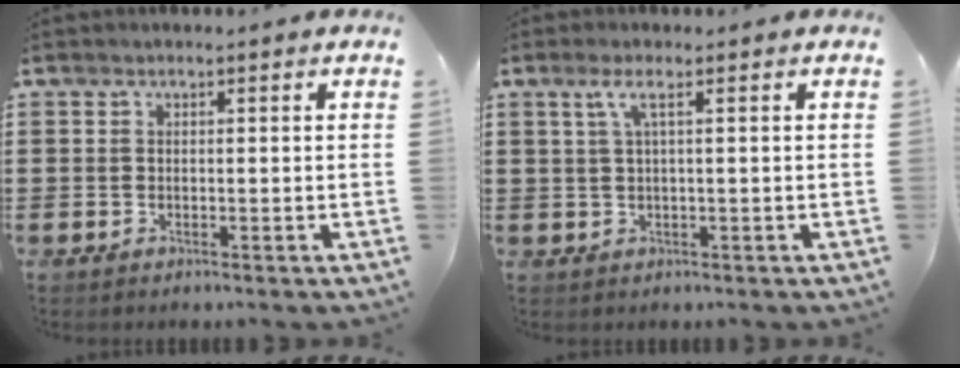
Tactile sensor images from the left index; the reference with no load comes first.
{"total": 2.5, "force": [1.0, 0.1, 2.3], "torque": [-0.050, 0.000, 0.016]}